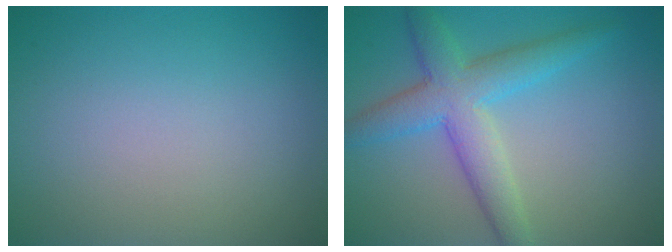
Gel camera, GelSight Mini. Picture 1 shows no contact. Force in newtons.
{"total": 5.4, "press": 5.4, "slide": 0.1}